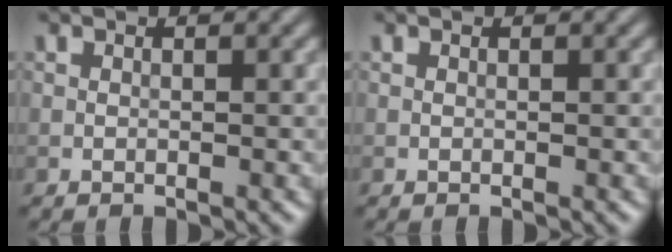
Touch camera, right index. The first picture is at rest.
{"total": 0.0}